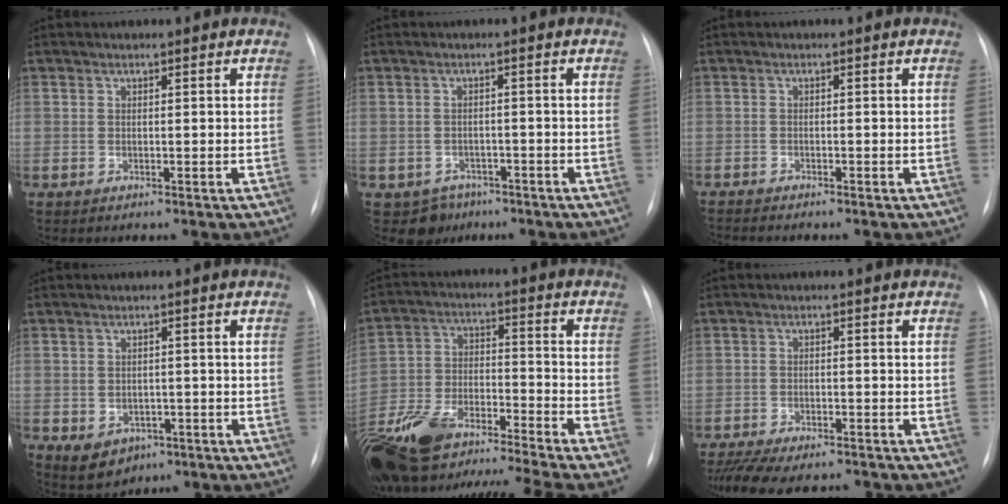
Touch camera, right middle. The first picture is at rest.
{"total": 4.1, "force": [-2.5, 3.2, 0.3], "torque": [-0.003, 0.010, -0.031]}
{"total": 3.5, "force": [-3.2, 0.3, 1.4], "torque": [-0.017, -0.006, -0.043]}
{"total": 5.0, "force": [-2.0, 4.0, 2.0], "torque": [-0.033, 0.008, -0.012]}
{"total": 18.3, "force": [-14.6, 2.2, 10.8], "torque": [-0.232, 0.005, -0.262]}
{"total": 12.8, "force": [-11.4, 3.2, 5.0], "torque": [-0.103, -0.006, -0.160]}